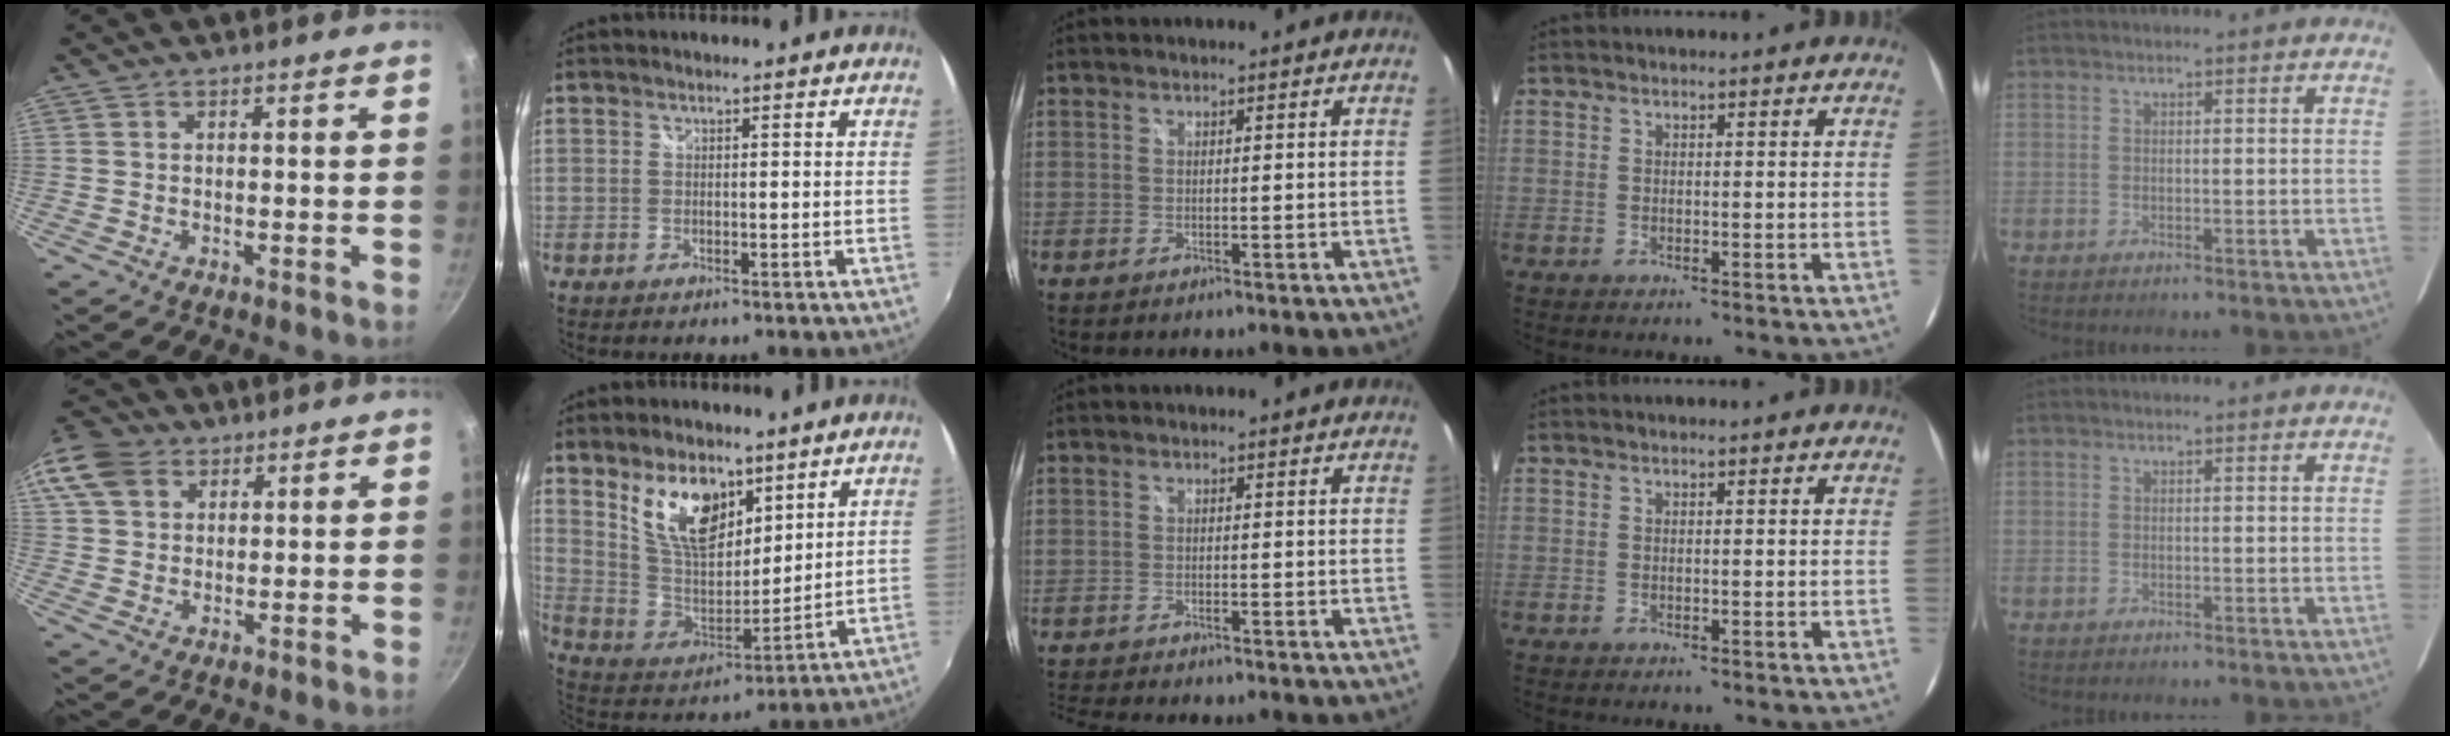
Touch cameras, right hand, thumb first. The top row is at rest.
{"thumb": {"total": 13.3, "force": [5.6, 10.2, 6.3], "torque": [-0.132, 0.017, 0.101]}, "index": {"total": 14.8, "force": [8.6, 7.9, 9.2], "torque": [-0.173, 0.001, 0.169]}, "middle": {"total": 5.9, "force": [-5.4, 0.6, 2.4], "torque": [-0.061, -0.017, -0.091]}}